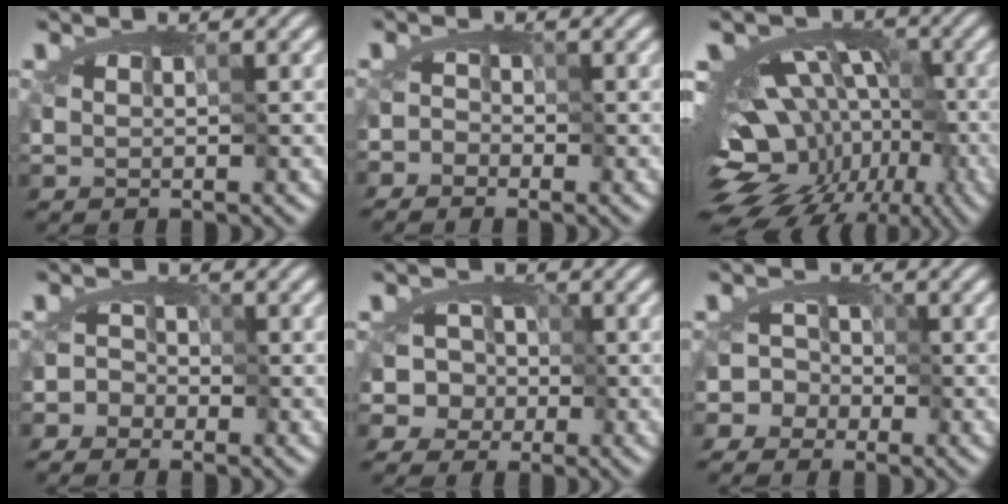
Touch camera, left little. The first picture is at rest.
{"total": 1.4, "force": [-1.4, 0.2, -0.4], "torque": [0.016, -0.004, -0.027]}
{"total": 15.3, "force": [-7.3, 10.5, 8.4], "torque": [-0.106, -0.001, -0.102]}
{"total": 2.6, "force": [-1.3, 2.1, 0.7], "torque": [0.008, 0.011, -0.036]}
{"total": 4.8, "force": [-0.7, 4.3, 2.0], "torque": [-0.012, 0.016, -0.044]}
{"total": 3.8, "force": [-1.3, 3.4, 1.2], "torque": [0.004, 0.021, -0.053]}